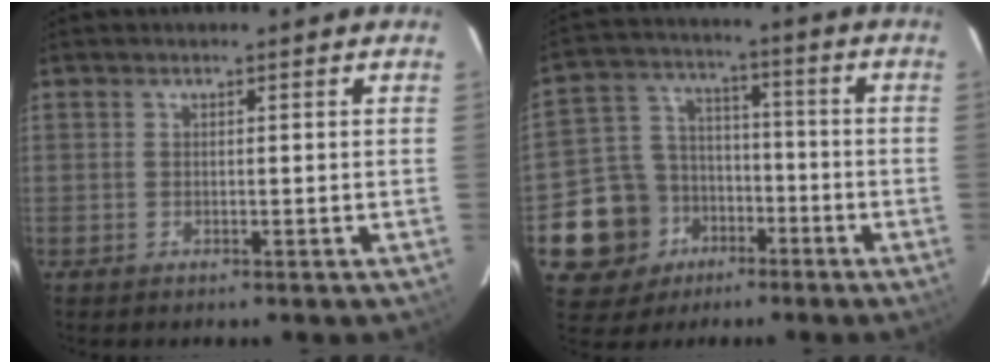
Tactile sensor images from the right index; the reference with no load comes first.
{"total": 13.4, "force": [-6.3, 11.1, 4.1], "torque": [-0.124, 0.031, -0.093]}